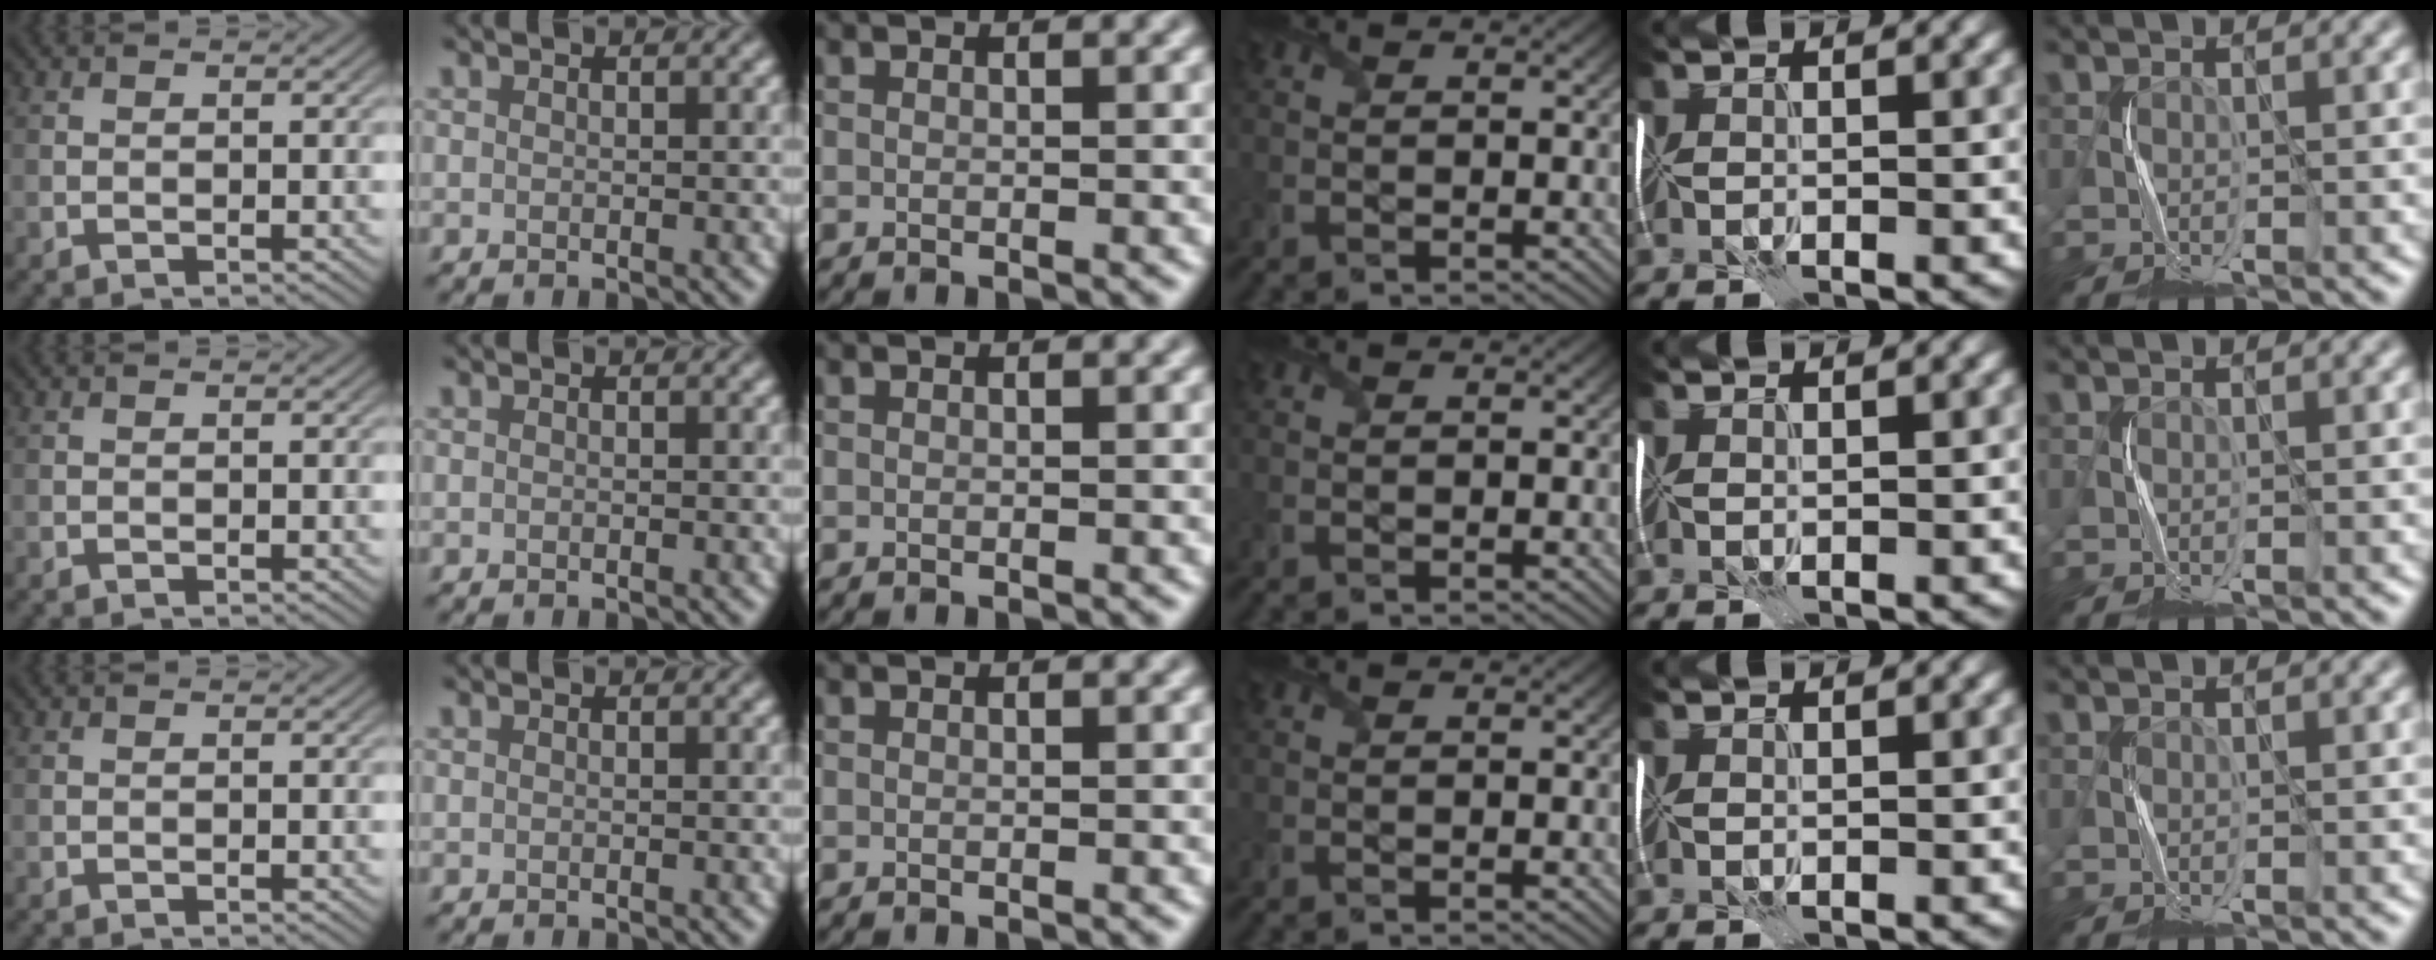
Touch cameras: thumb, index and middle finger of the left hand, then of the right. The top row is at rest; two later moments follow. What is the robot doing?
{"motion": "fold", "object": "plastic wrap"}